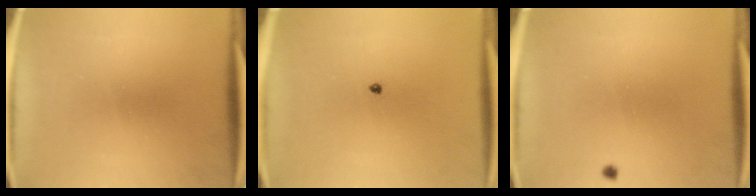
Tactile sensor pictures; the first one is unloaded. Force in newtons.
{"total": 0.6}
{"total": 0.5}